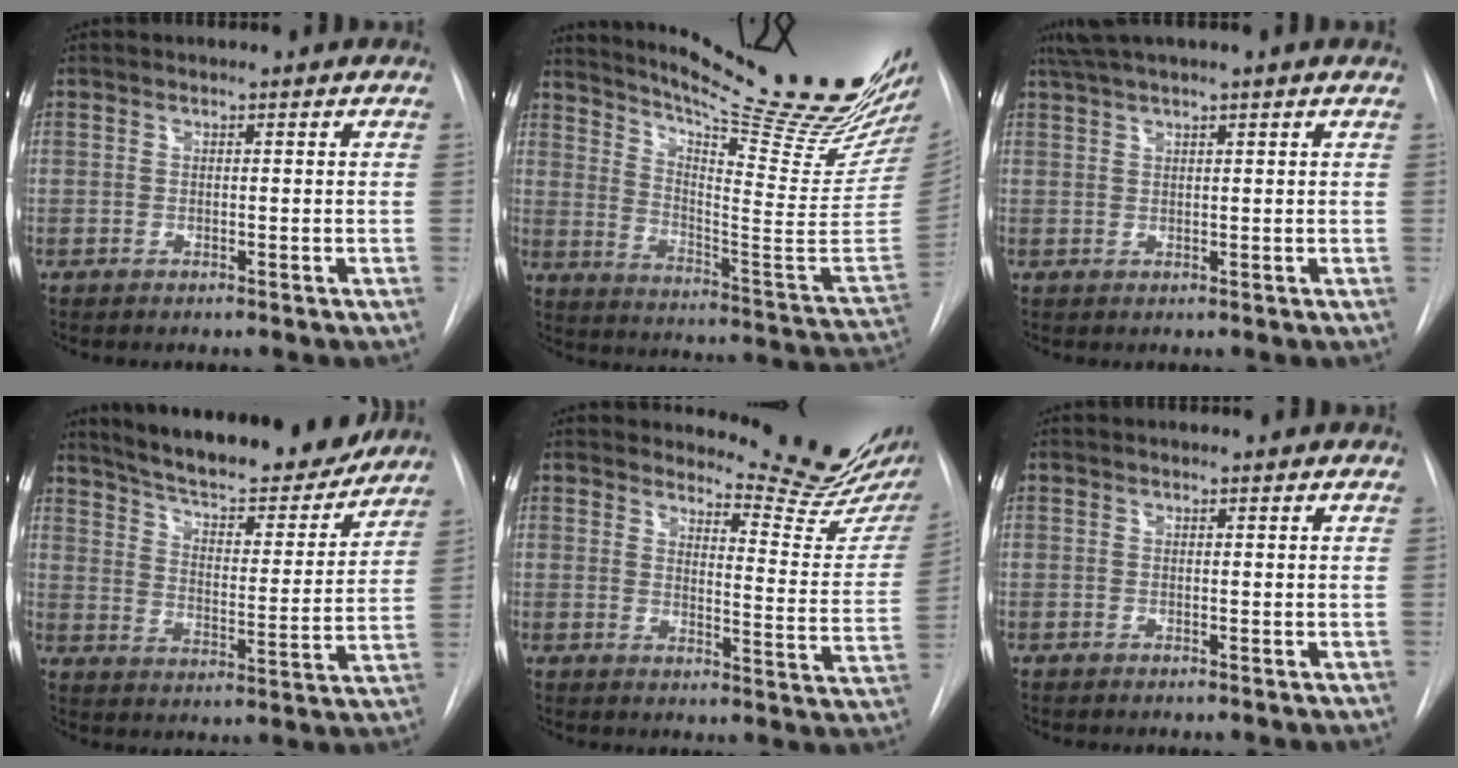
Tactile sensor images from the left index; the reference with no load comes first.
{"total": 29.0, "force": [24.2, -0.6, 16.0], "torque": [-0.250, -0.128, 0.330]}
{"total": 5.2, "force": [3.8, -0.9, 3.4], "torque": [-0.060, 0.034, 0.071]}
{"total": 21.4, "force": [18.9, 4.5, 9.0], "torque": [-0.146, -0.022, 0.264]}
{"total": 11.8, "force": [11.3, -0.2, 3.4], "torque": [-0.043, -0.100, 0.129]}
{"total": 0.5, "force": [0.5, -0.2, 0.1], "torque": [-0.009, 0.002, 0.003]}